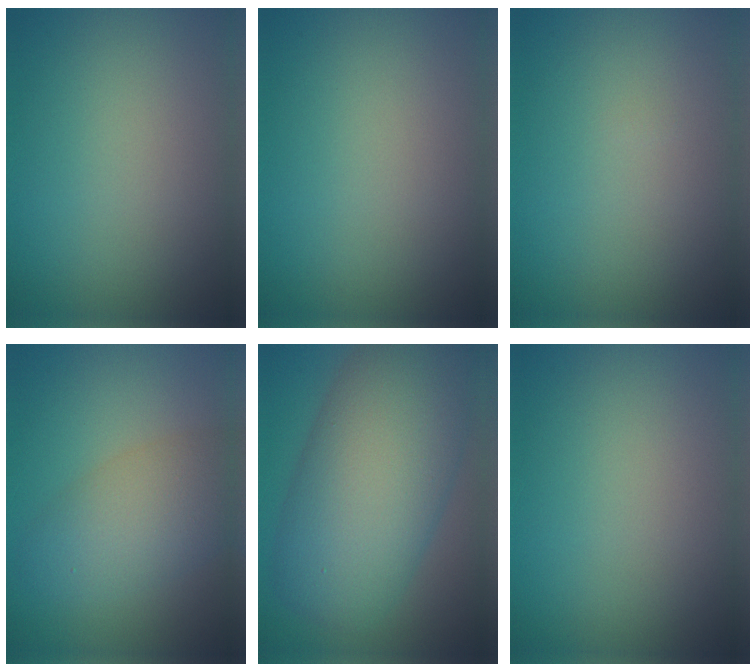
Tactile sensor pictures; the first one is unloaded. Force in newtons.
{"total": 0.0}
{"total": 0.0}
{"total": 5.1, "press": 5.1, "slide": 0.1}
{"total": 12.3, "press": 12.3, "slide": 0.4}
{"total": 0.0}